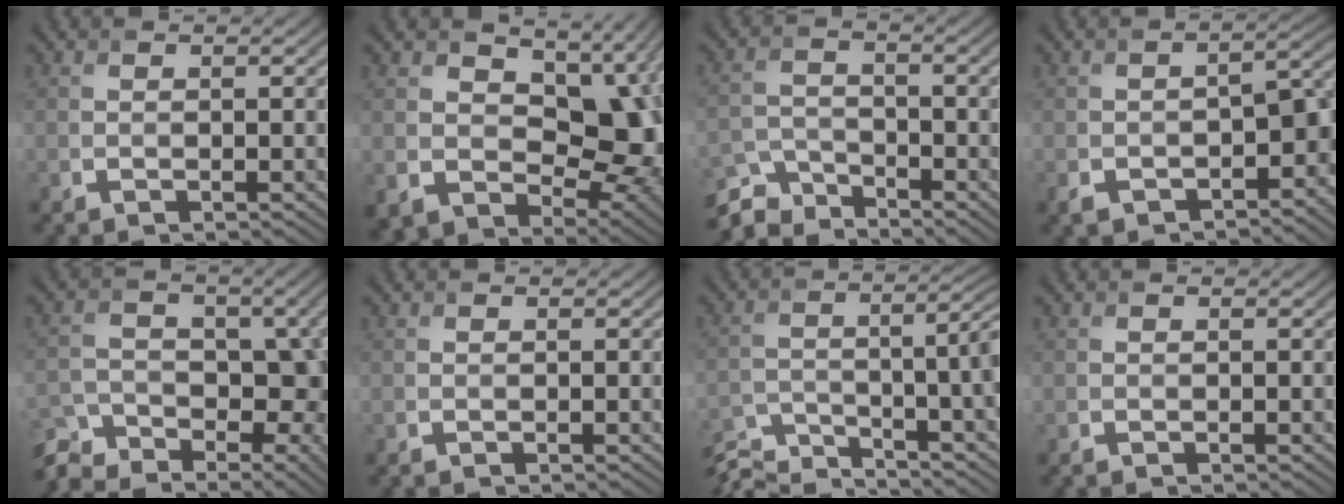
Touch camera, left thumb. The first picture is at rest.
{"total": 13.3, "force": [1.6, 9.6, 9.0], "torque": [-0.157, -0.033, 0.034]}
{"total": 5.5, "force": [-4.8, 2.0, 1.6], "torque": [-0.040, -0.009, -0.106]}
{"total": 8.3, "force": [-4.5, 4.4, 5.4], "torque": [-0.071, -0.028, -0.072]}
{"total": 10.3, "force": [-6.8, 5.6, 5.3], "torque": [-0.094, -0.007, -0.127]}
{"total": 0.0}
{"total": 10.8, "force": [-8.3, 2.3, 6.6], "torque": [-0.102, -0.010, -0.147]}
{"total": 0.0}